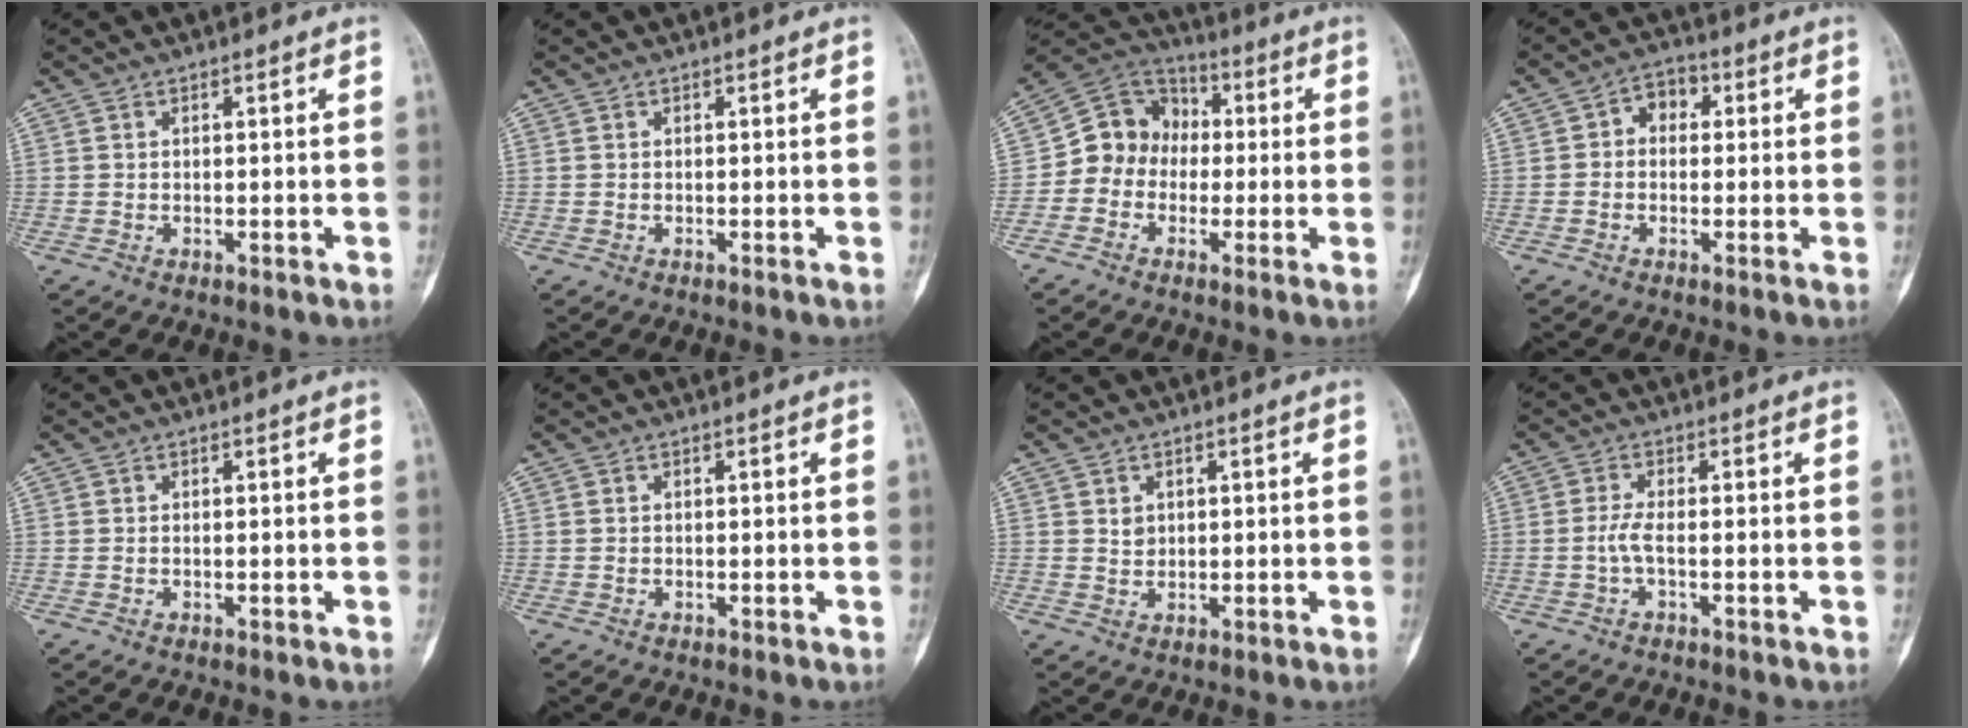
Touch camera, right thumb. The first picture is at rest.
{"total": 0.0}
{"total": 10.0, "force": [-1.0, 9.0, 4.3], "torque": [-0.042, 0.044, -0.036]}
{"total": 4.6, "force": [0.4, 3.4, 3.1], "torque": [-0.025, 0.013, -0.008]}
{"total": 0.0}
{"total": 0.0}
{"total": 1.7, "force": [0.7, 1.4, 0.7], "torque": [-0.002, -0.005, 0.014]}
{"total": 2.5, "force": [-0.7, 0.5, 2.3], "torque": [-0.057, -0.001, -0.019]}